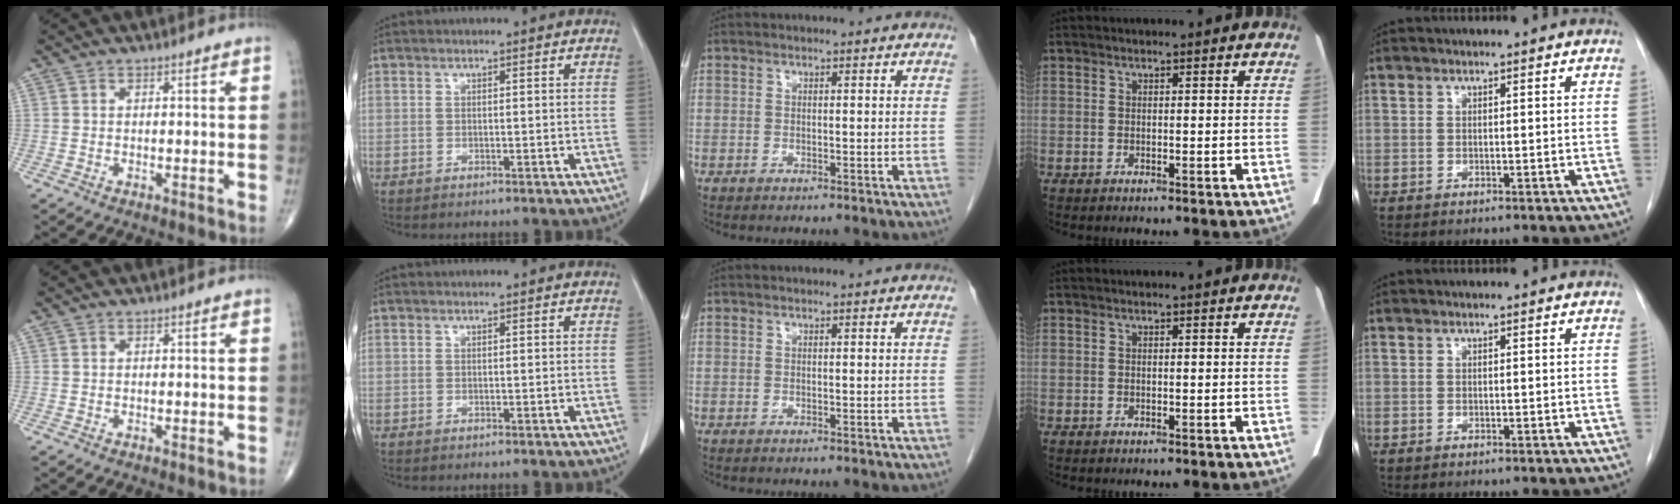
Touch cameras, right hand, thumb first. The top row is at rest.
{}